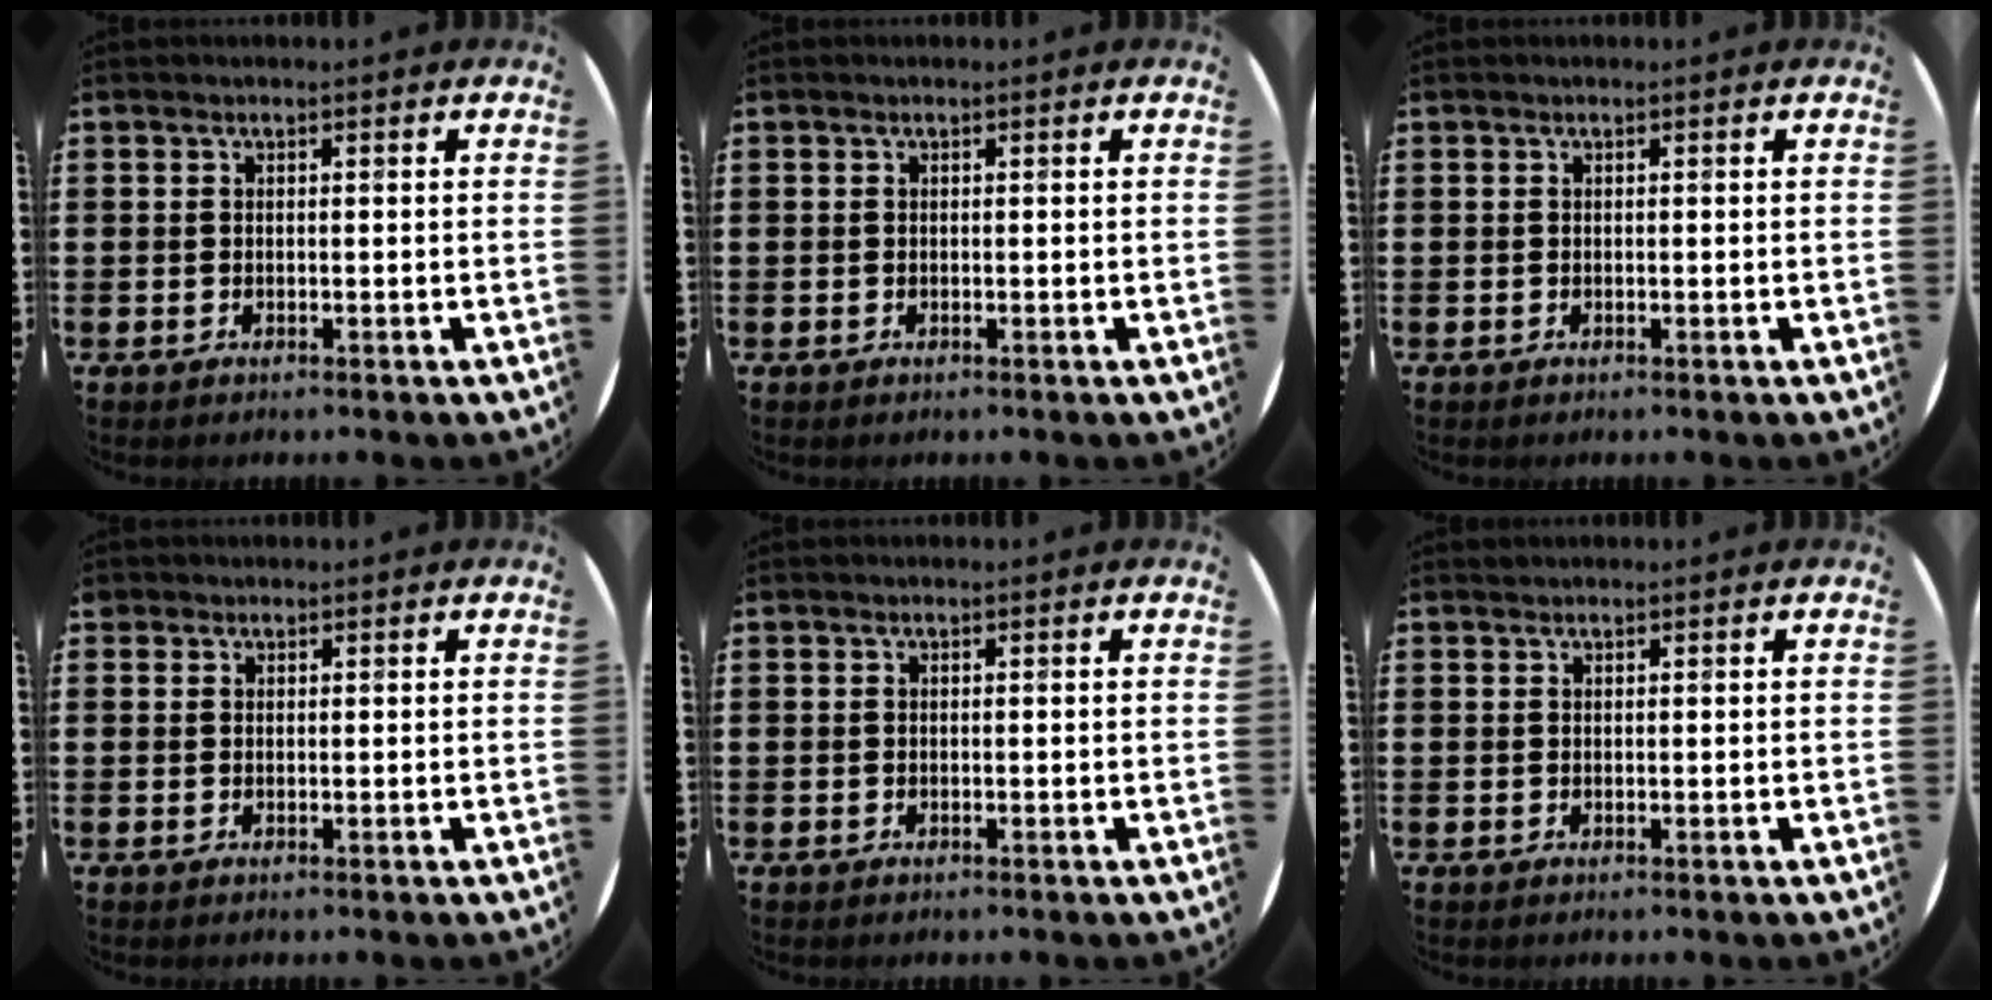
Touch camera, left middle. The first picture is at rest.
{"total": 0.0}
{"total": 0.0}
{"total": 0.5, "force": [0.4, 0.3, -0.1], "torque": [0.004, 0.004, 0.008]}
{"total": 0.0}
{"total": 0.0}